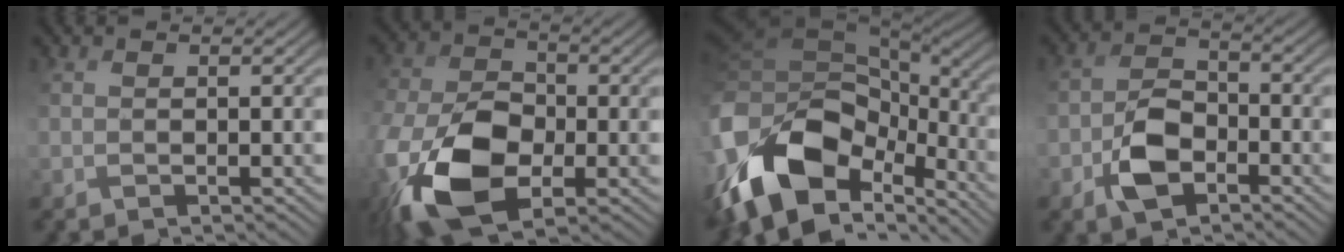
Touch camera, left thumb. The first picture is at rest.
{"total": 14.8, "force": [-6.0, 8.4, 10.6], "torque": [-0.258, -0.043, -0.113]}
{"total": 16.7, "force": [-6.2, 10.7, 11.1], "torque": [-0.272, -0.028, -0.099]}
{"total": 6.2, "force": [-3.0, 3.7, 4.0], "torque": [-0.075, 0.000, -0.066]}